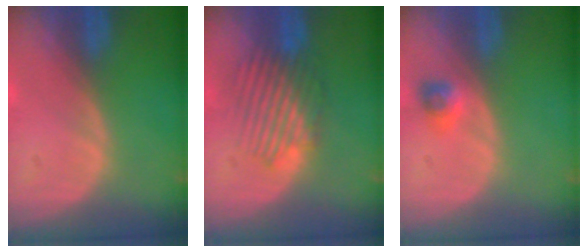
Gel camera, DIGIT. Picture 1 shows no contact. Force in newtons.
{"total": 5.9, "press": 5.7, "slide": 1.6}
{"total": 2.3, "press": 2.0, "slide": 1.1}